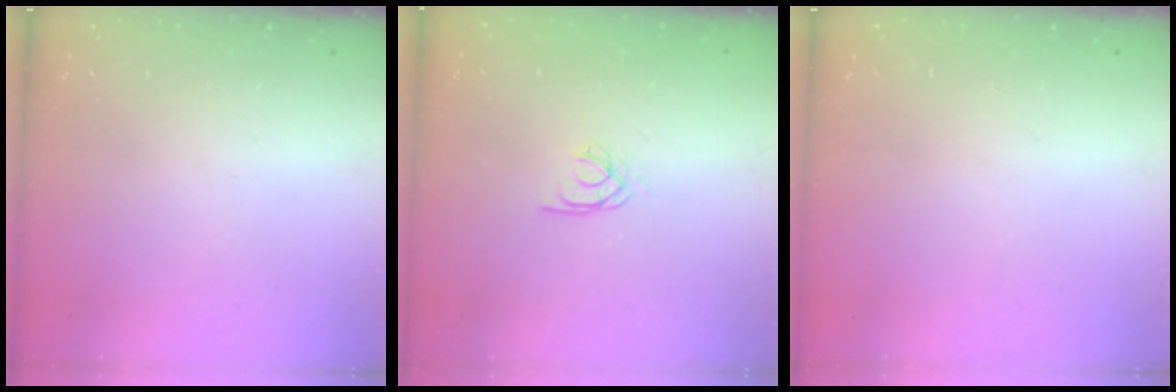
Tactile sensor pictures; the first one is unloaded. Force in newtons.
{"total": 2.5, "press": 2.5, "slide": 0.1}
{"total": 0.0}